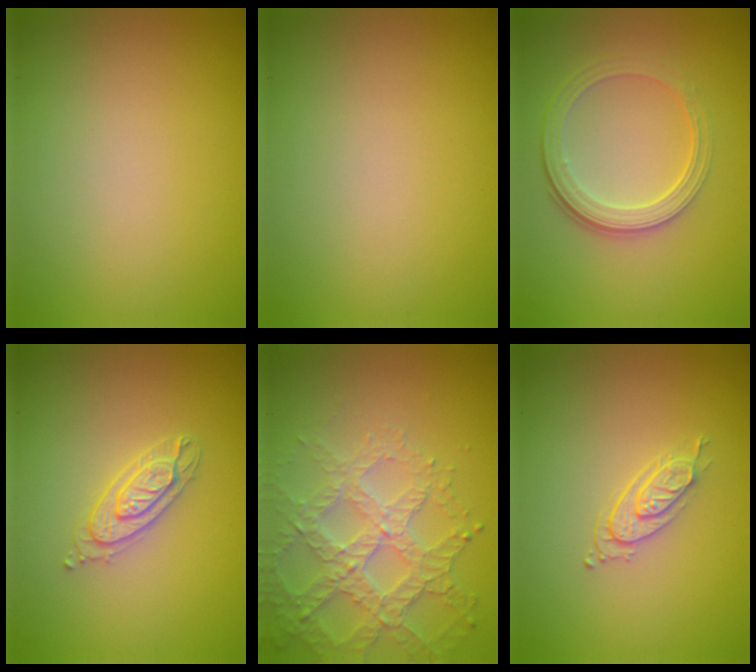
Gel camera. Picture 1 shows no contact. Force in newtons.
{"total": 0.0}
{"total": 4.2, "press": 2.9, "slide": 3.0}
{"total": 2.2, "press": 2.1, "slide": 0.4}
{"total": 4.7, "press": 4.2, "slide": 2.2}
{"total": 2.0, "press": 1.4, "slide": 1.4}